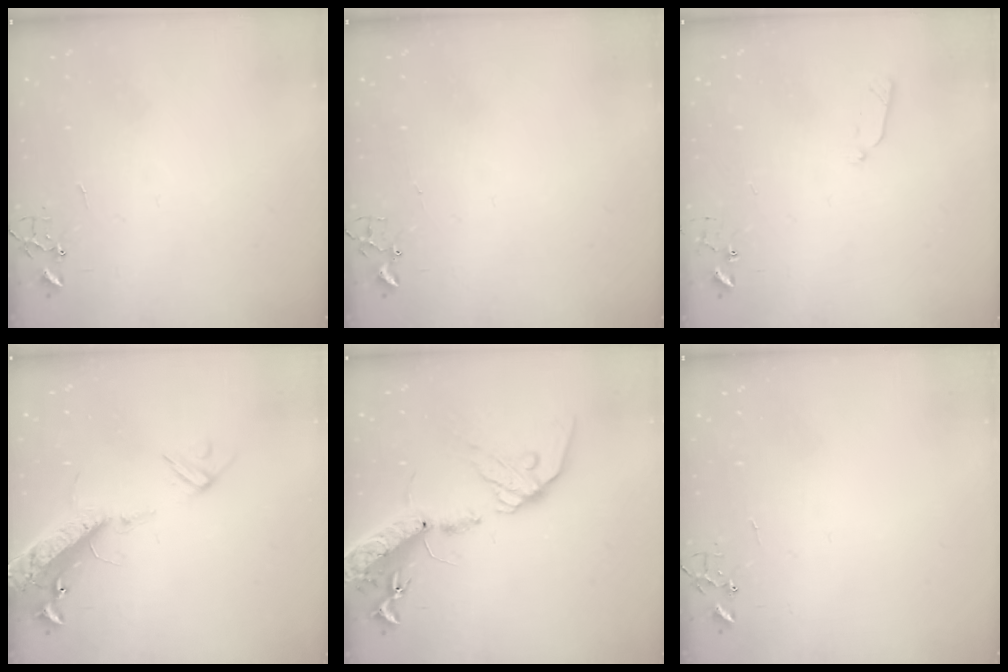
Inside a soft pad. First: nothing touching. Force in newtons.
{"total": 1.8, "press": 1.8, "slide": 0.2}
{"total": 5.6, "press": 5.6, "slide": 0.8}
{"total": 16.4, "press": 16.1, "slide": 3.1}
{"total": 19.5, "press": 19.0, "slide": 4.4}
{"total": 0.0}